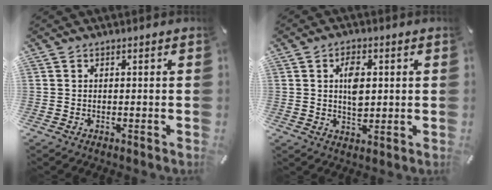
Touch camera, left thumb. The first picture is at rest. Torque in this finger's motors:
{"motor_torque": [0.94, 0.86, 0.79, -0.03, 0.07]}